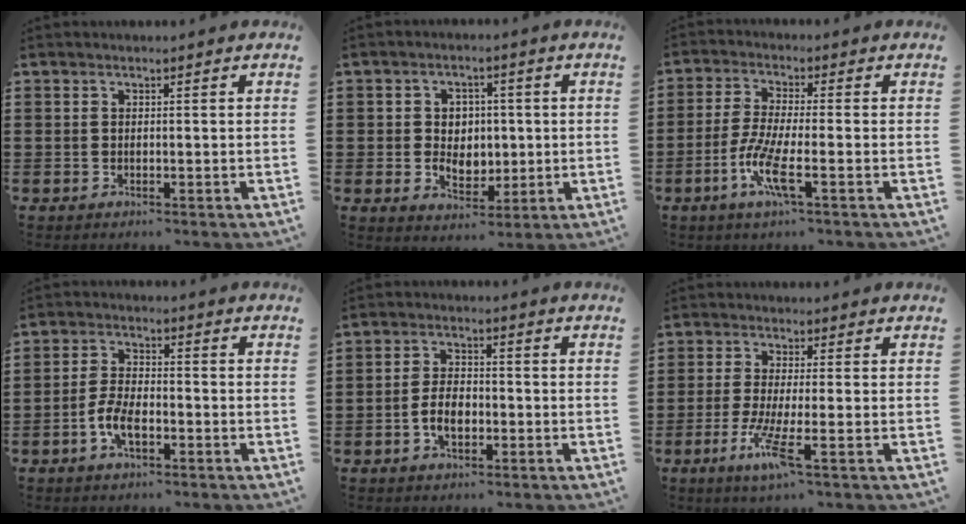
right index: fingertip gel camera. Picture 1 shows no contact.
{"total": 4.5, "force": [0.2, 4.2, 1.7], "torque": [-0.032, 0.008, -0.004]}
{"total": 6.8, "force": [-2.7, 1.1, 6.1], "torque": [-0.142, -0.016, -0.057]}
{"total": 4.8, "force": [-1.9, 2.3, 3.8], "torque": [-0.092, -0.001, -0.042]}
{"total": 4.6, "force": [-1.5, 2.3, 3.6], "torque": [-0.088, -0.005, -0.032]}
{"total": 6.1, "force": [-2.2, 0.3, 5.6], "torque": [-0.129, -0.025, -0.044]}